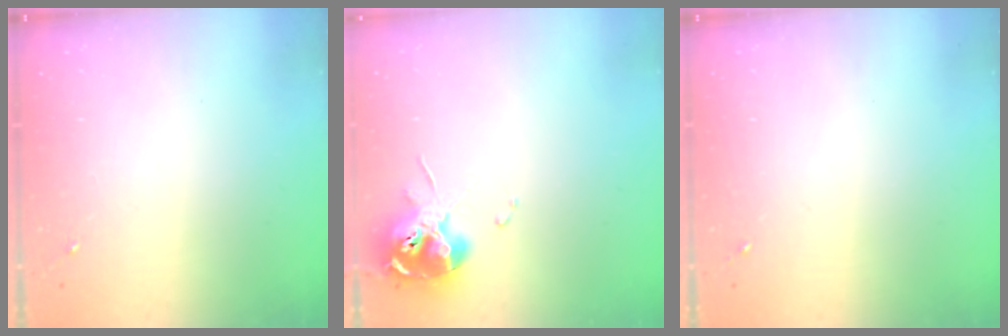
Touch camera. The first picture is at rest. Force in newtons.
{"total": 11.0, "press": 10.9, "slide": 1.3}
{"total": 0.0}